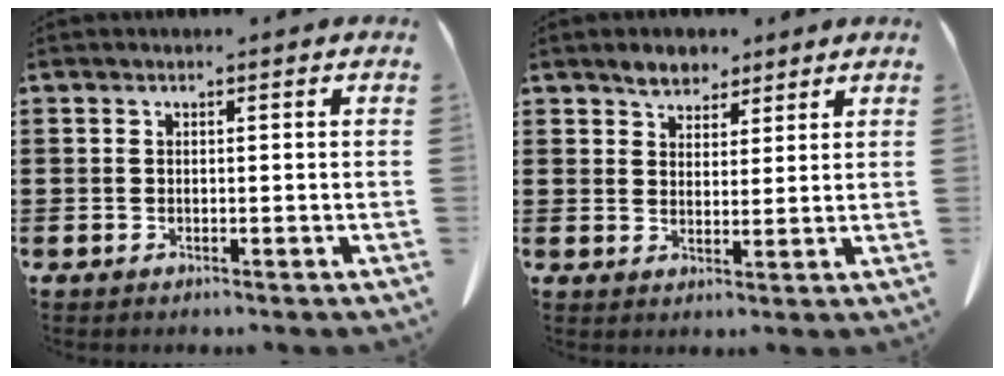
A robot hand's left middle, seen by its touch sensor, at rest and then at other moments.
{"total": 4.0, "force": [3.4, 1.8, 0.8], "torque": [-0.026, 0.002, 0.067]}